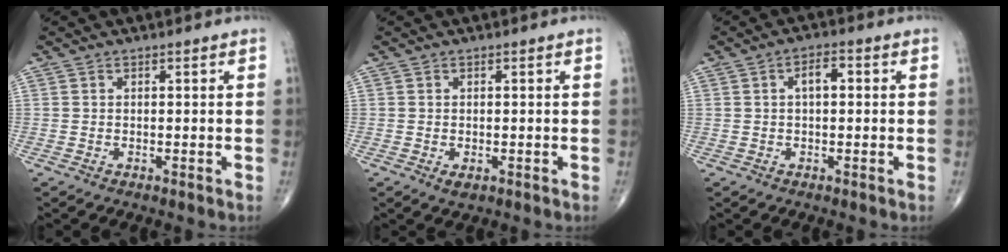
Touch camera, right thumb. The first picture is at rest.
{"total": 1.5, "force": [-0.4, 1.0, 1.1], "torque": [-0.017, -0.003, -0.002]}
{"total": 3.5, "force": [0.5, 1.8, 3.0], "torque": [-0.045, 0.009, 0.003]}